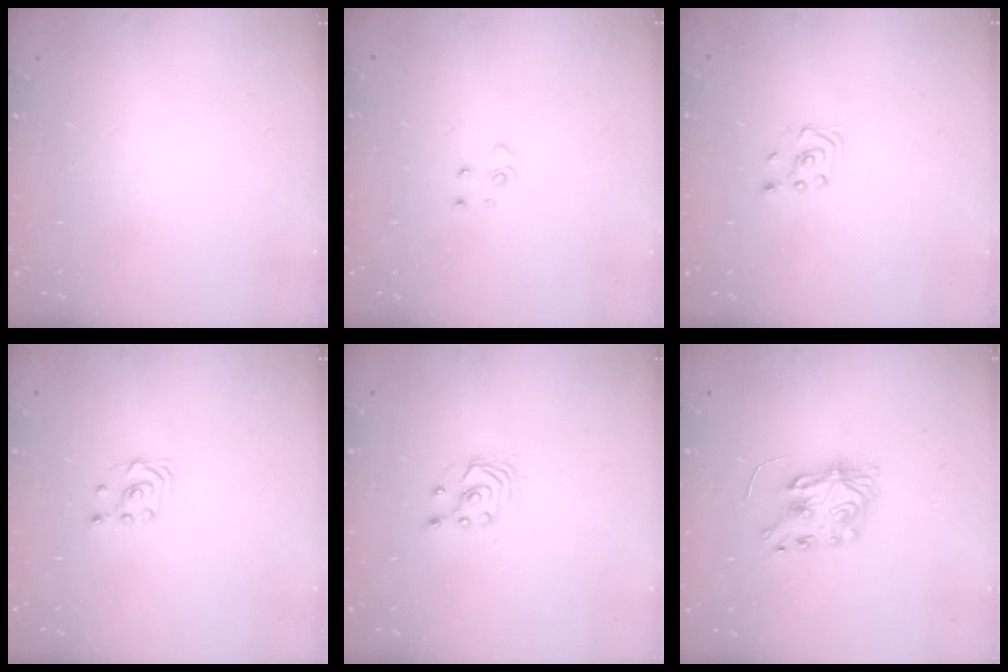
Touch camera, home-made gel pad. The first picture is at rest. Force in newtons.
{"total": 2.6, "press": 2.6, "slide": 0.3}
{"total": 1.9, "press": 1.8, "slide": 0.6}
{"total": 2.9, "press": 2.6, "slide": 1.4}
{"total": 1.7, "press": 1.7, "slide": 0.2}
{"total": 7.5, "press": 7.5, "slide": 0.3}